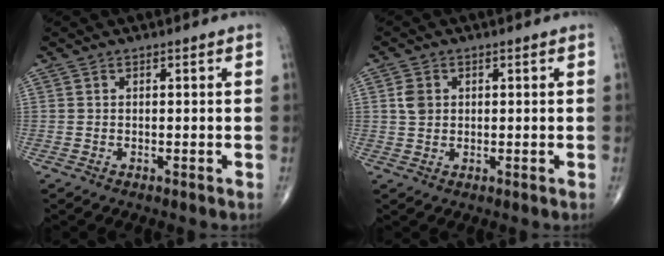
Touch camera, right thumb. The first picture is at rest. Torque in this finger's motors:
{"motor_torque": [0.36, 0.78, 0.56, 0.38, 0.02]}